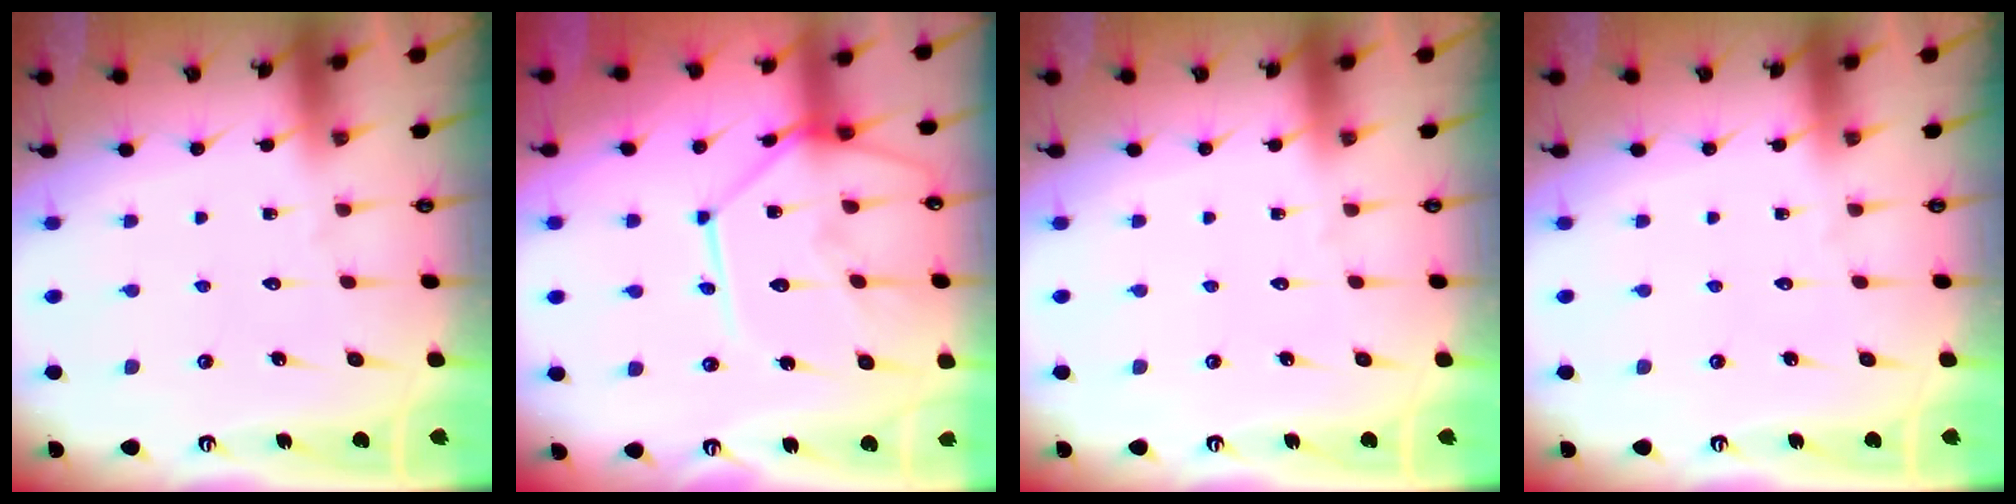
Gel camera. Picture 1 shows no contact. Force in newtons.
{"total": 16.8, "press": 16.7, "slide": 1.7}
{"total": 0.0}
{"total": 0.0}